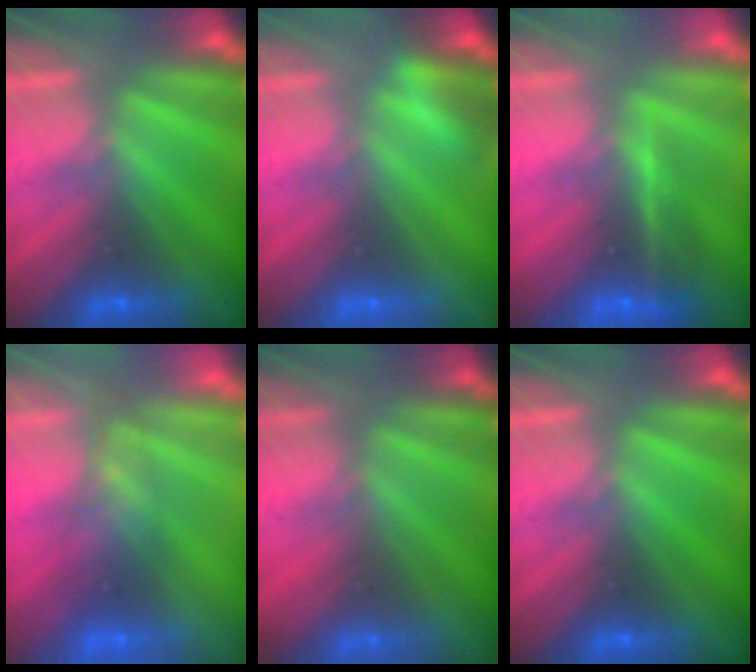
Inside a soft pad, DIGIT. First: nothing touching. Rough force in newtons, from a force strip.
{"total": 2.8}
{"total": 1.7}
{"total": 2.5}
{"total": 2.6}
{"total": 0.0}